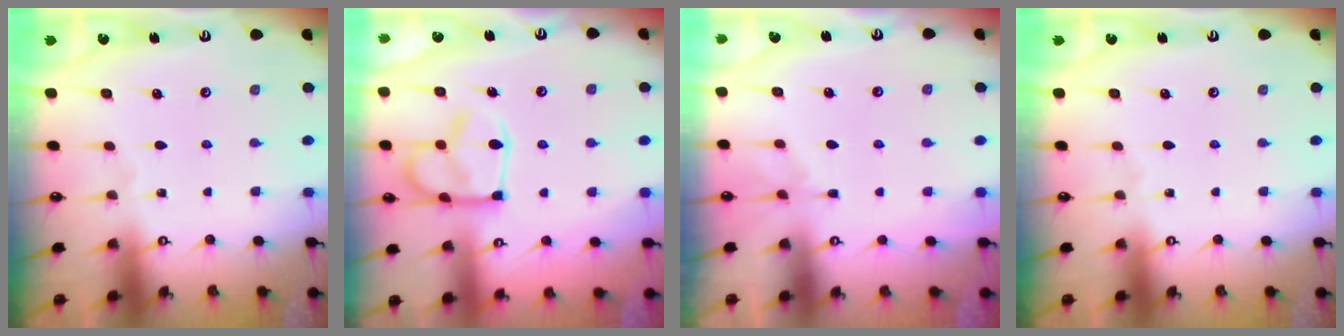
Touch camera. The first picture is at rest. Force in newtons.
{"total": 14.6, "press": 14.6, "slide": 0.9}
{"total": 6.7, "press": 6.6, "slide": 1.2}
{"total": 0.0}